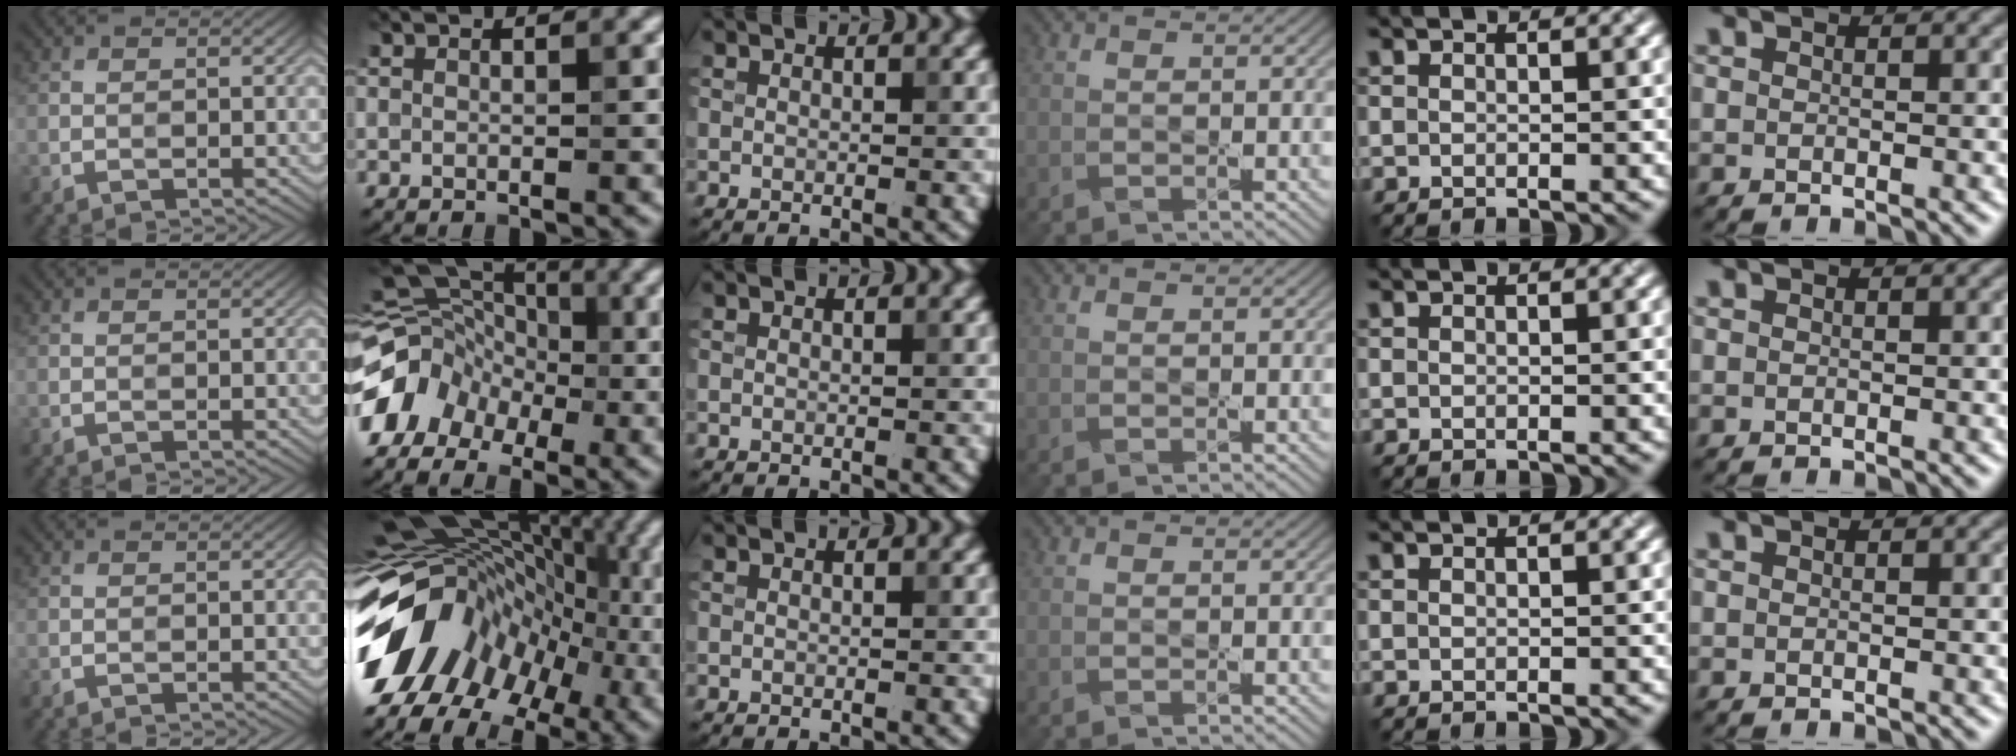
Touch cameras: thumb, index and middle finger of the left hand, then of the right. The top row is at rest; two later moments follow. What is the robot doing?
{"motion": "press", "object": "sticky note"}